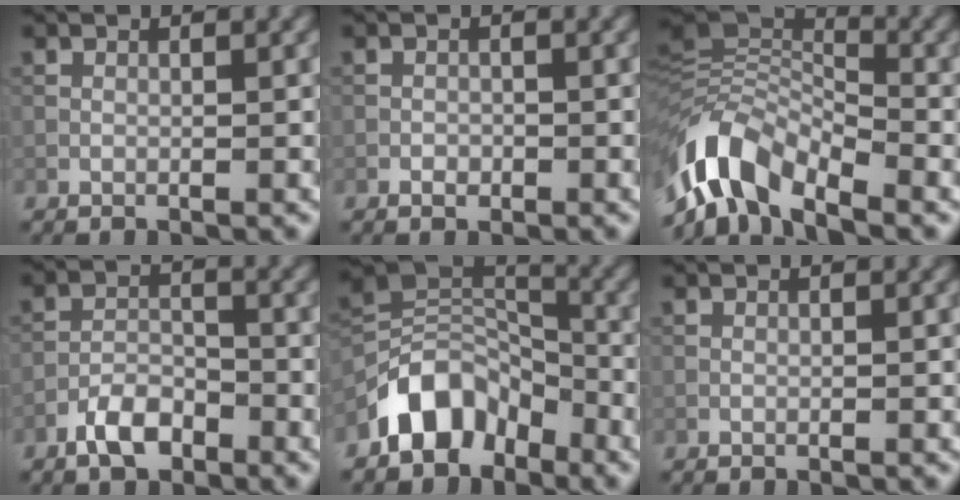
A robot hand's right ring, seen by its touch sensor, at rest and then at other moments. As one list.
[{"total": 0.8, "force": [-0.4, 0.6, 0.3], "torque": [-0.004, 0.000, -0.008]}, {"total": 8.5, "force": [-5.7, 3.7, 5.2], "torque": [-0.089, 0.005, -0.125]}, {"total": 3.5, "force": [-2.4, 1.6, 1.9], "torque": [-0.029, 0.007, -0.050]}, {"total": 7.2, "force": [-4.6, 4.3, 3.3], "torque": [-0.038, 0.006, -0.095]}, {"total": 0.0}]